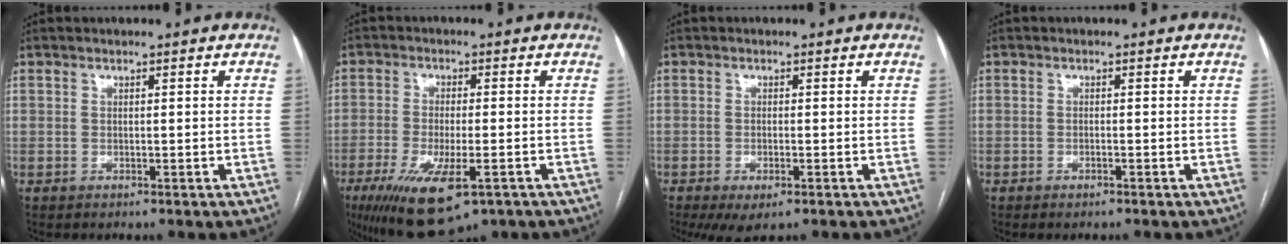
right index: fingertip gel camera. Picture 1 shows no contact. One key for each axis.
{"total": 12.4, "fx": -6.5, "fy": 3.8, "fz": 9.9, "tx": -0.180, "ty": -0.027, "tz": -0.099}
{"total": 4.2, "fx": -2.3, "fy": 1.5, "fz": 3.3, "tx": -0.053, "ty": -0.009, "tz": -0.030}
{"total": 0.7, "fx": -0.5, "fy": 0.2, "fz": 0.5, "tx": -0.010, "ty": -0.001, "tz": -0.006}